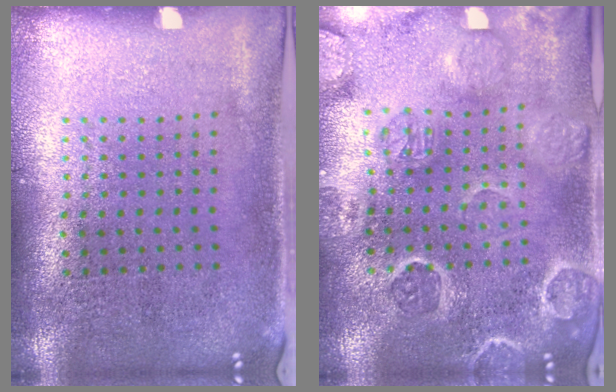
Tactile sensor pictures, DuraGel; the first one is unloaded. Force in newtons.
{"total": 3.3, "press": 3.0, "slide": 1.2}